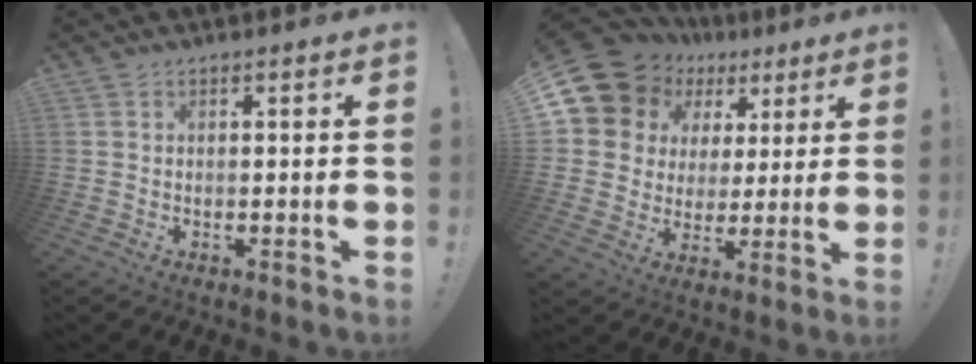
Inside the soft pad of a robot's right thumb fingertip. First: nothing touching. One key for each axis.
{"total": 13.5, "fx": 7.9, "fy": 10.0, "fz": 4.5, "tx": -0.086, "ty": -0.054, "tz": 0.165}